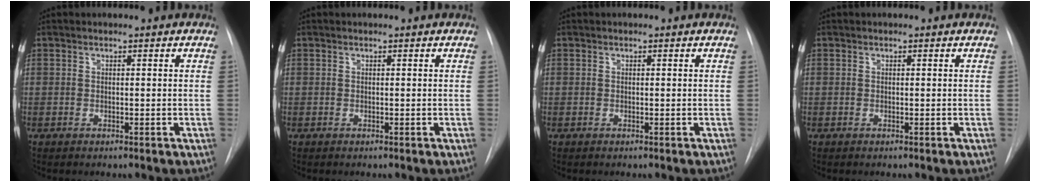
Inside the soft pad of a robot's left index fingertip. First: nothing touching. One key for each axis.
{"total": 0.0}
{"total": 0.0}
{"total": 0.0}